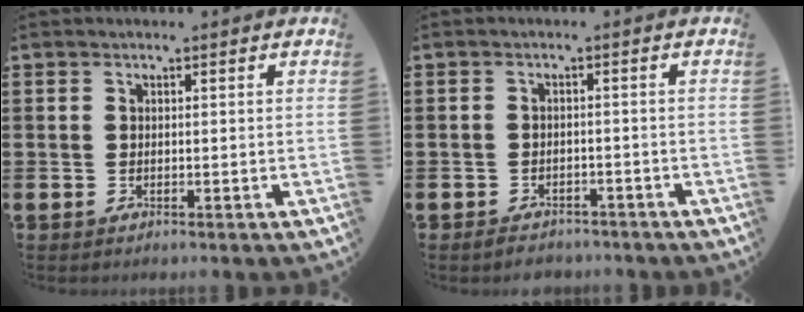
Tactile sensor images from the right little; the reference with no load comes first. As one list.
[{"total": 1.7, "force": [-1.6, 0.4, -0.1], "torque": [-0.006, 0.003, -0.036]}]